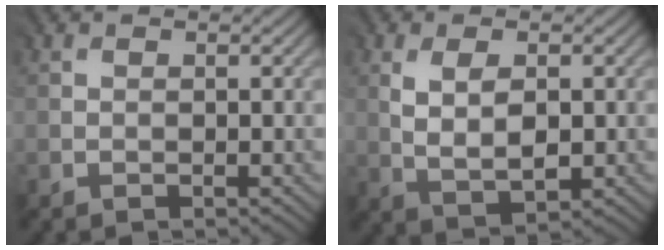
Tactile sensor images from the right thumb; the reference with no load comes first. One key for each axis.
{"total": 4.3, "fx": 0.8, "fy": 2.3, "fz": 3.6, "tx": -0.073, "ty": -0.004, "tz": 0.021}